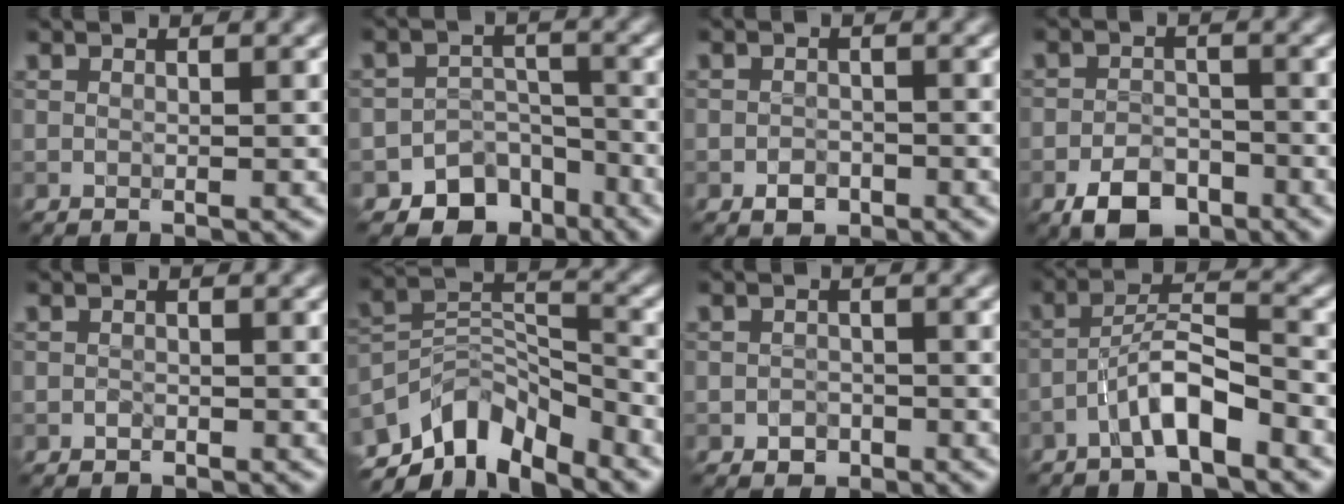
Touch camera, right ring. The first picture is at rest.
{"total": 6.6, "force": [-4.8, 4.3, 1.5], "torque": [0.004, -0.005, -0.063]}
{"total": 1.7, "force": [-0.9, 1.2, 0.7], "torque": [-0.008, 0.000, -0.019]}
{"total": 4.5, "force": [-2.7, 2.5, 2.5], "torque": [-0.036, -0.004, -0.054]}
{"total": 0.5, "force": [-0.3, 0.4, 0.1], "torque": [0.000, -0.003, -0.006]}
{"total": 8.2, "force": [-6.0, 3.8, 4.2], "torque": [-0.058, -0.005, -0.121]}
{"total": 1.4, "force": [-0.8, 1.1, 0.5], "torque": [-0.001, 0.000, -0.017]}
{"total": 4.6, "force": [-2.8, 0.9, 3.5], "torque": [-0.060, 0.019, -0.056]}